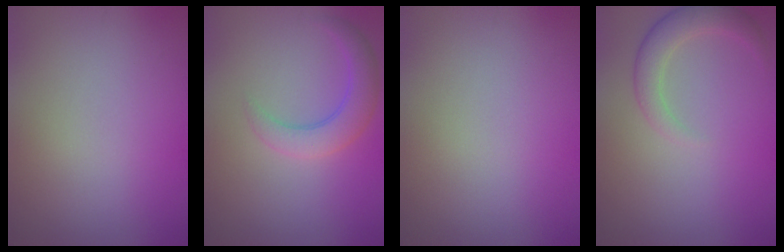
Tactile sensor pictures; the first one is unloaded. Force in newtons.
{"total": 3.4, "press": 3.4, "slide": 0.1}
{"total": 0.0}
{"total": 2.7, "press": 2.7, "slide": 0.1}